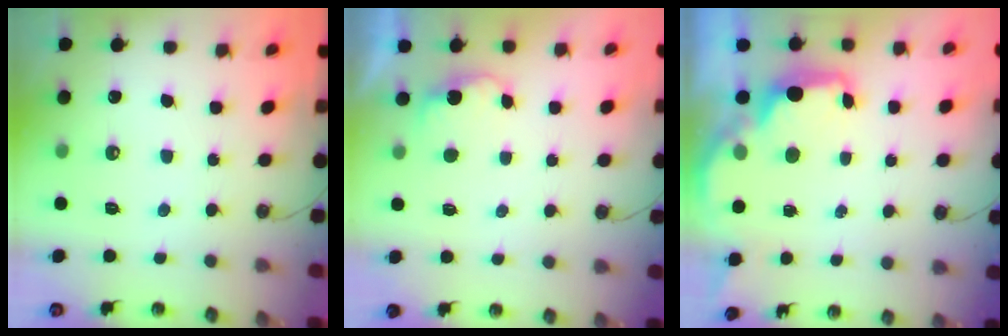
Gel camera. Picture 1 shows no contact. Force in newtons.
{"total": 2.2, "press": 2.0, "slide": 0.9}
{"total": 2.3, "press": 2.2, "slide": 0.8}